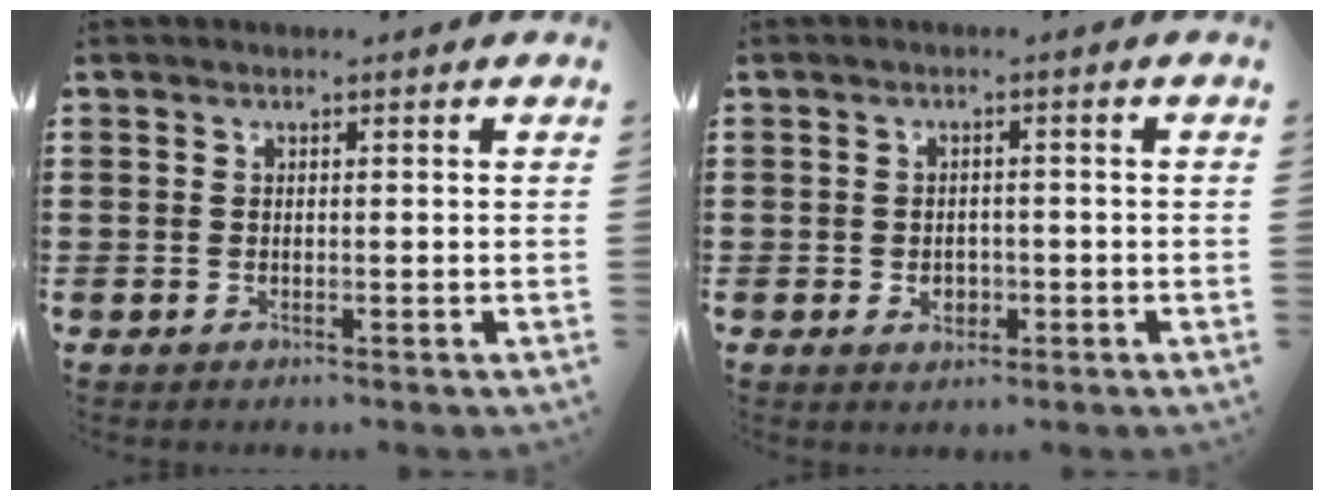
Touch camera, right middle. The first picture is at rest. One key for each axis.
{"total": 2.2, "fx": -0.7, "fy": 1.6, "fz": 1.4, "tx": -0.021, "ty": -0.003, "tz": -0.016}